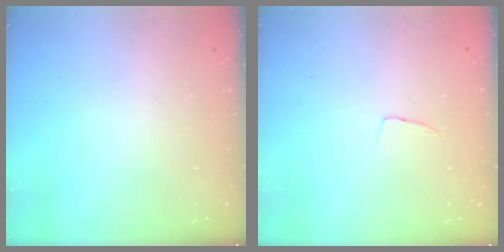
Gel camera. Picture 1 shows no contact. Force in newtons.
{"total": 3.2, "press": 3.2, "slide": 0.2}